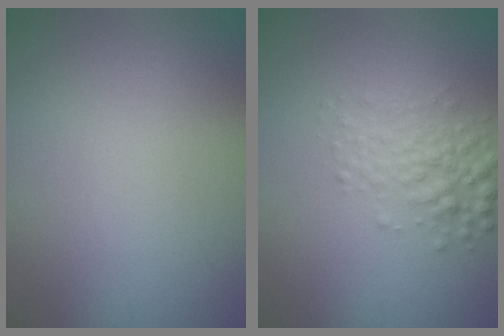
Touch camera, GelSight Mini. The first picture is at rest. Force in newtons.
{"total": 3.0, "press": 3.0, "slide": 0.1}